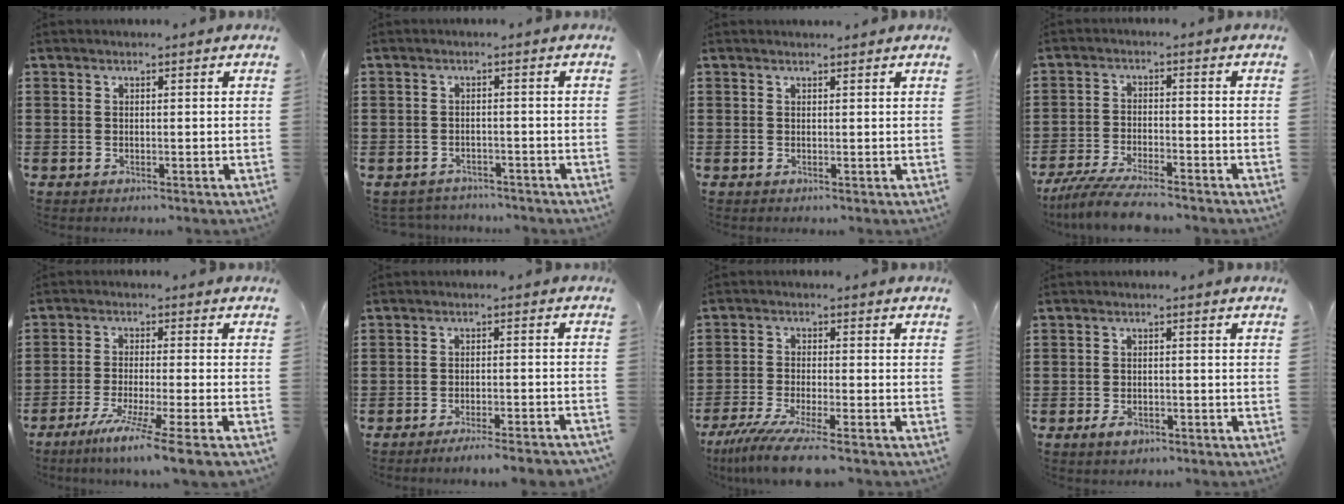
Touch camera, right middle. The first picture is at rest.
{"total": 1.9, "force": [-1.9, 0.3, -0.2], "torque": [-0.004, -0.003, -0.042]}
{"total": 0.5, "force": [0.5, 0.1, 0.0], "torque": [0.006, -0.002, 0.008]}
{"total": 6.1, "force": [-5.6, 0.4, 2.4], "torque": [-0.058, -0.009, -0.107]}
{"total": 6.2, "force": [-4.8, -1.2, 3.8], "torque": [-0.074, -0.027, -0.091]}
{"total": 3.1, "force": [-2.9, -0.5, 1.1], "torque": [-0.018, -0.003, -0.056]}
{"total": 6.6, "force": [-5.4, -0.1, 3.9], "torque": [-0.087, -0.021, -0.102]}
{"total": 1.8, "force": [-1.2, 0.9, 1.1], "torque": [-0.021, -0.001, -0.022]}